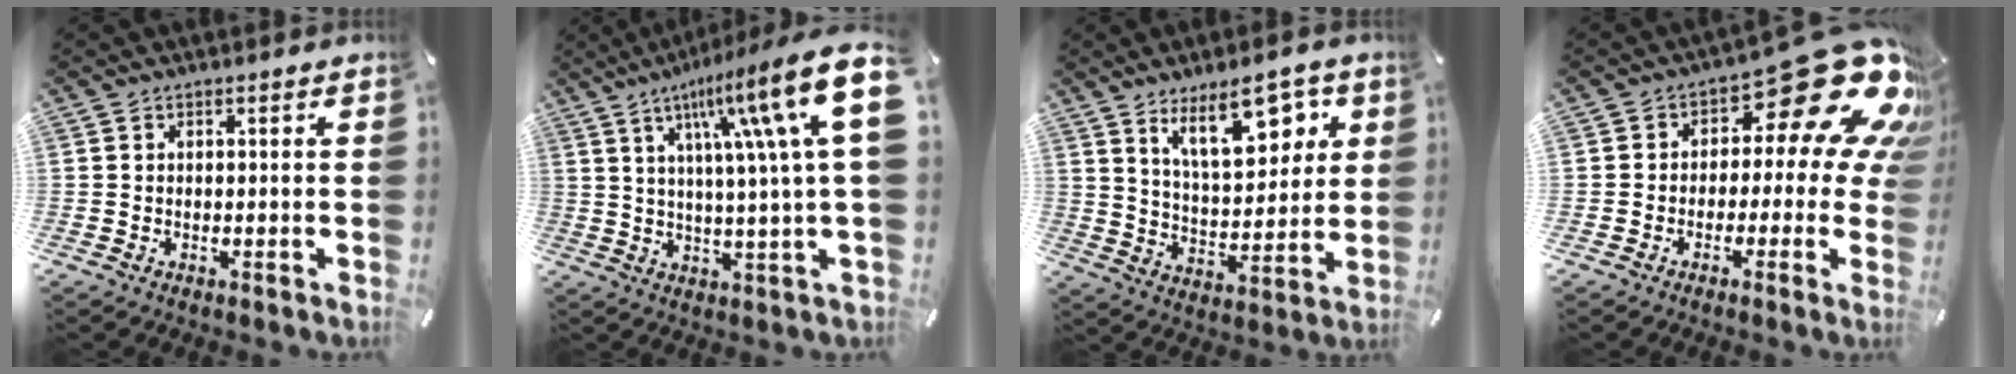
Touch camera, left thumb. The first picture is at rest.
{"total": 22.2, "force": [7.6, 4.0, 20.4], "torque": [-0.318, -0.033, 0.111]}
{"total": 15.2, "force": [8.7, 7.2, 10.1], "torque": [-0.145, -0.036, 0.147]}
{"total": 19.6, "force": [9.4, 8.7, 14.8], "torque": [-0.186, -0.066, 0.153]}